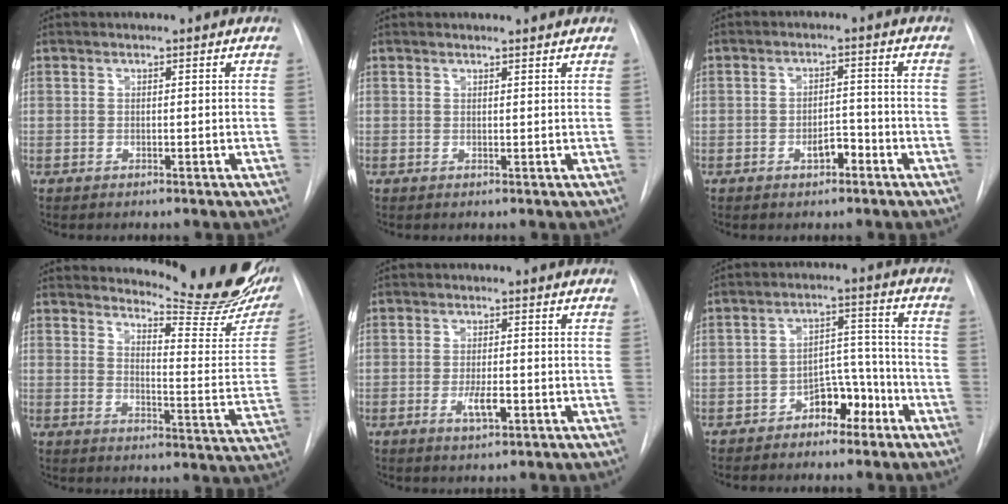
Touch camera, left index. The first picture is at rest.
{"total": 2.1, "force": [2.1, 0.0, 0.2], "torque": [-0.010, 0.006, 0.025]}
{"total": 3.1, "force": [-1.7, 1.4, 2.1], "torque": [-0.029, 0.006, -0.026]}
{"total": 18.6, "force": [16.7, 2.0, 7.9], "torque": [-0.103, -0.105, 0.197]}
{"total": 3.3, "force": [-1.2, 0.9, 3.0], "torque": [-0.056, -0.001, -0.016]}
{"total": 6.4, "force": [-4.0, 3.5, 3.6], "torque": [-0.047, 0.032, -0.063]}